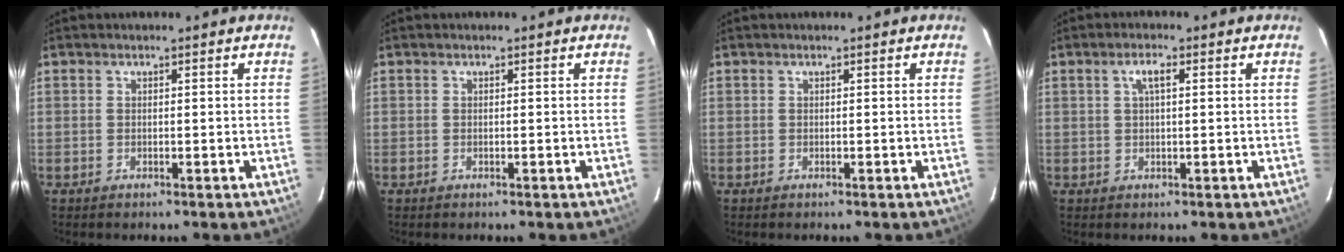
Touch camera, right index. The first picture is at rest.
{"total": 0.0}
{"total": 0.0}
{"total": 2.6, "force": [0.8, 0.7, 2.4], "torque": [-0.048, 0.008, 0.016]}